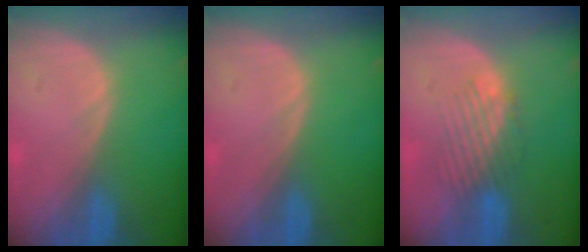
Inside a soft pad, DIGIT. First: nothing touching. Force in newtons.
{"total": 0.0}
{"total": 4.5, "press": 4.1, "slide": 1.9}